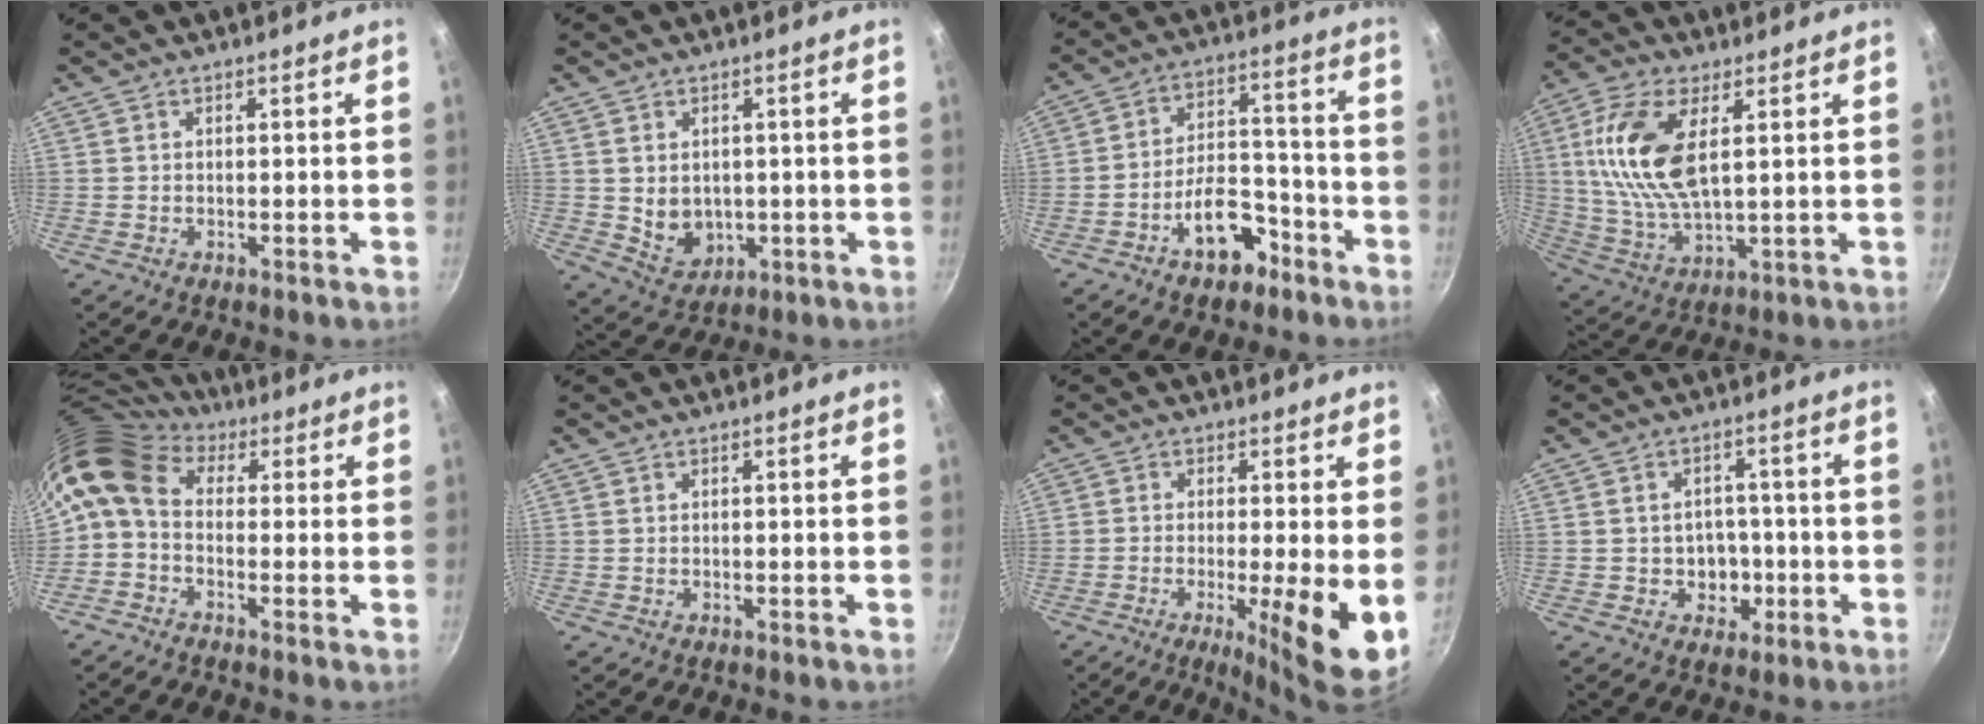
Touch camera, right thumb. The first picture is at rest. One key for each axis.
{"total": 6.3, "fx": 0.1, "fy": 5.1, "fz": 3.8, "tx": -0.044, "ty": -0.010, "tz": 0.019}
{"total": 10.9, "fx": -6.1, "fy": 6.1, "fz": 6.7, "tx": -0.075, "ty": 0.063, "tz": -0.092}
{"total": 14.9, "fx": 3.7, "fy": 7.0, "fz": 12.6, "tx": -0.253, "ty": -0.007, "tz": 0.074}
{"total": 9.2, "fx": 1.3, "fy": 6.6, "fz": 6.4, "tx": -0.120, "ty": 0.027, "tz": 0.003}
{"total": 0.0}
{"total": 9.9, "fx": -1.8, "fy": 1.3, "fz": 9.7, "tx": -0.151, "ty": -0.010, "tz": -0.026}
{"total": 5.5, "fx": -1.3, "fy": 4.7, "fz": 2.5, "tx": -0.004, "ty": 0.013, "tz": -0.014}